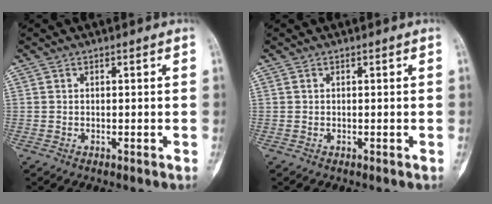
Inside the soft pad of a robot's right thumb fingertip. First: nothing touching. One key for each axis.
{"total": 0.0}